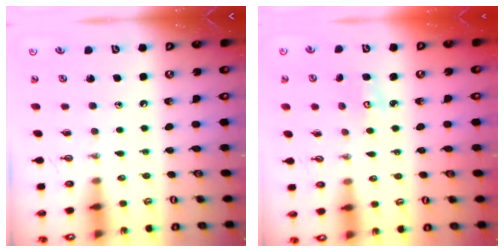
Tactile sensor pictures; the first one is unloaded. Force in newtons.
{"total": 3.4, "press": 3.4, "slide": 0.3}